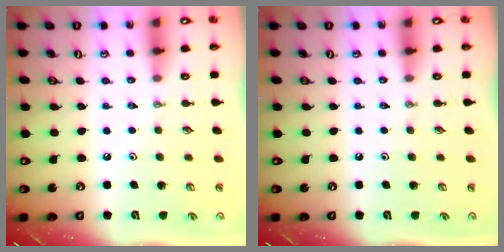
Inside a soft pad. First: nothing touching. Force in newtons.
{"total": 0.0}